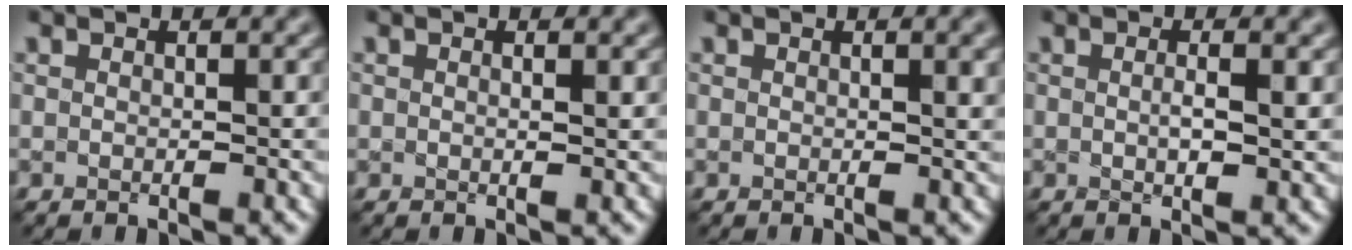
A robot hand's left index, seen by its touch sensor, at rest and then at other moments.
{"total": 0.6, "force": [0.3, 0.2, 0.5], "torque": [-0.010, -0.001, 0.004]}
{"total": 2.2, "force": [0.9, 0.8, 1.8], "torque": [-0.014, 0.003, 0.011]}
{"total": 1.8, "force": [0.2, 0.4, 1.8], "torque": [-0.032, -0.003, 0.005]}